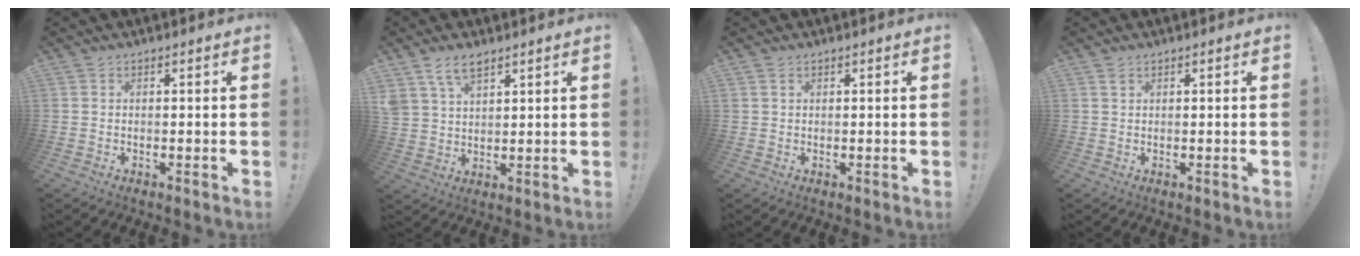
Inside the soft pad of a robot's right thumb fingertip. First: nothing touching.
{"total": 7.2, "force": [4.9, 3.7, 3.8], "torque": [-0.073, -0.013, 0.095]}
{"total": 1.1, "force": [0.7, 0.8, 0.4], "torque": [-0.004, -0.001, 0.011]}
{"total": 1.2, "force": [0.8, 0.7, 0.5], "torque": [0.002, -0.005, 0.012]}